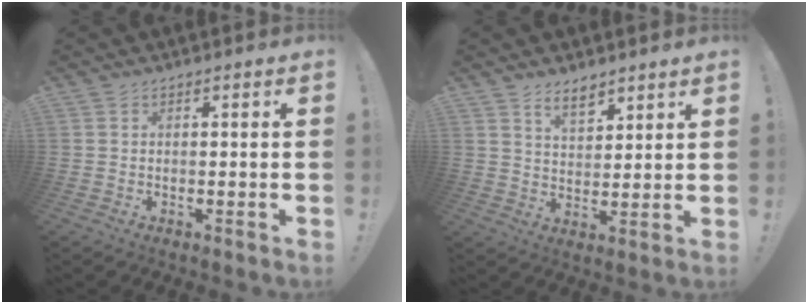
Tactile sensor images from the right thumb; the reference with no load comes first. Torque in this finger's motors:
{"motor_torque": [0.00, 0.01, 0.03, 0.02, 0.00]}